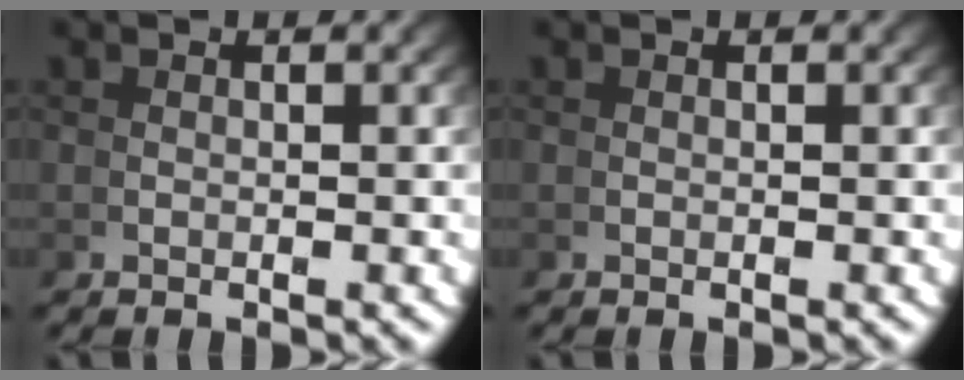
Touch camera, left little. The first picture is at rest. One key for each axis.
{"total": 0.0}